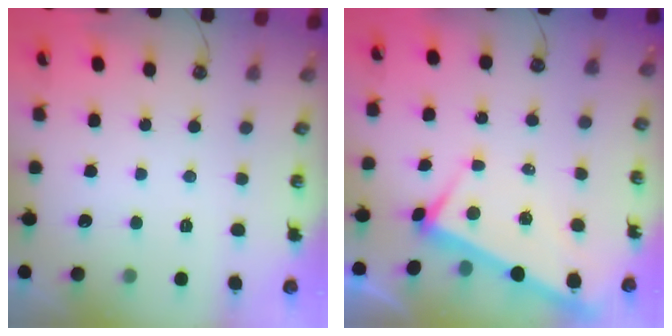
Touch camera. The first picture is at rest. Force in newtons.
{"total": 3.8, "press": 3.8, "slide": 0.2}